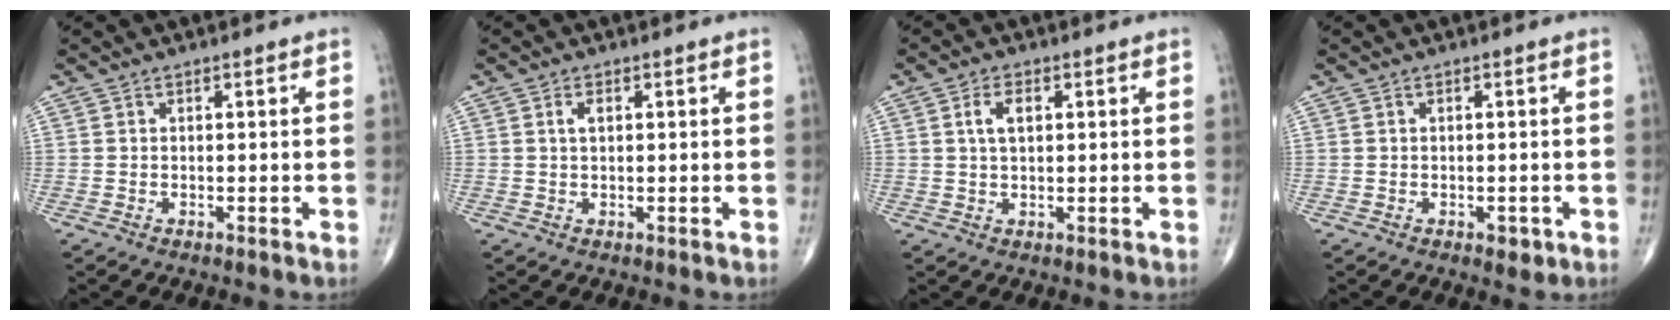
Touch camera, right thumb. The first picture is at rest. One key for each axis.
{"total": 1.7, "fx": 0.5, "fy": 0.9, "fz": 1.4, "tx": -0.026, "ty": 0.005, "tz": 0.009}
{"total": 3.7, "fx": 1.0, "fy": 2.0, "fz": 3.0, "tx": -0.057, "ty": 0.005, "tz": 0.019}
{"total": 2.1, "fx": -0.8, "fy": 1.2, "fz": 1.5, "tx": -0.011, "ty": 0.000, "tz": -0.007}